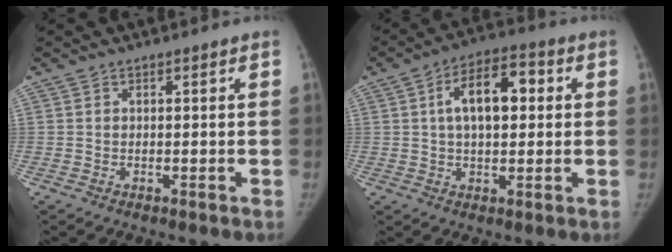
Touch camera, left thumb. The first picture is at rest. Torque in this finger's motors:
{"motor_torque": [-0.72, 0.97, 1.04, -0.49, 0.06]}